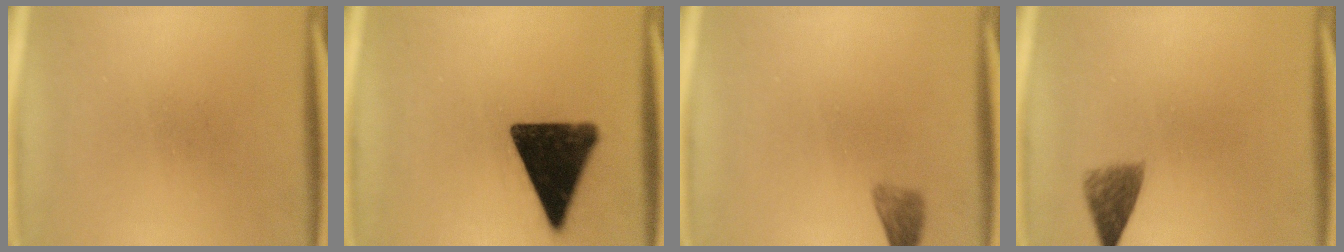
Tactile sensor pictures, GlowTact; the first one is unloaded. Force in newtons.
{"total": 15.7}
{"total": 2.1}
{"total": 3.4}